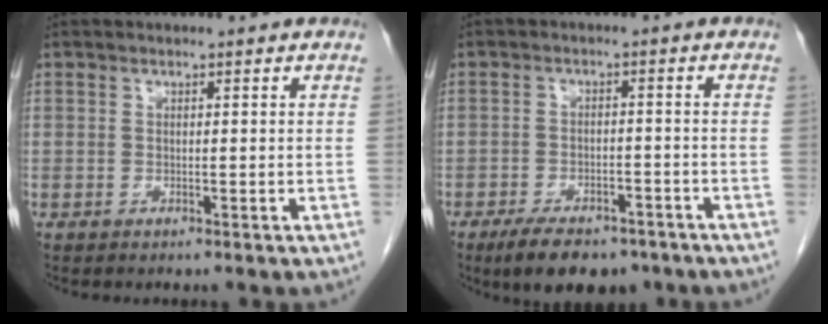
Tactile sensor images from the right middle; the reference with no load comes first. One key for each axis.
{"total": 9.3, "fx": -6.9, "fy": 3.9, "fz": 4.8, "tx": -0.077, "ty": -0.004, "tz": -0.105}